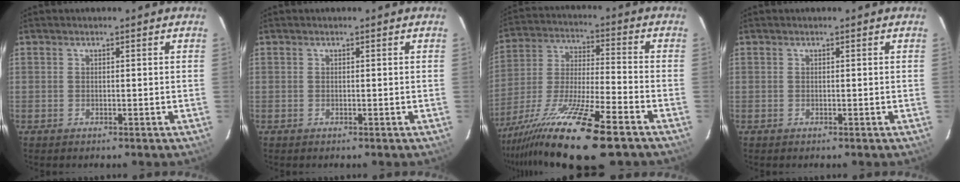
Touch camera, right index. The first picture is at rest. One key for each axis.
{"total": 0.0}
{"total": 20.5, "fx": -14.5, "fy": 2.1, "fz": 14.3, "tx": -0.281, "ty": -0.051, "tz": -0.259}
{"total": 0.0}